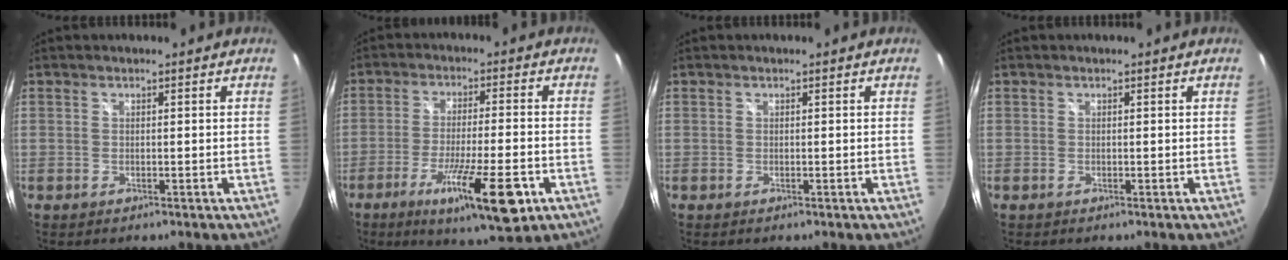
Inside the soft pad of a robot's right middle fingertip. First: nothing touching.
{"total": 14.5, "force": [-6.8, 1.8, 12.6], "torque": [-0.230, -0.045, -0.108]}
{"total": 0.0}
{"total": 0.0}